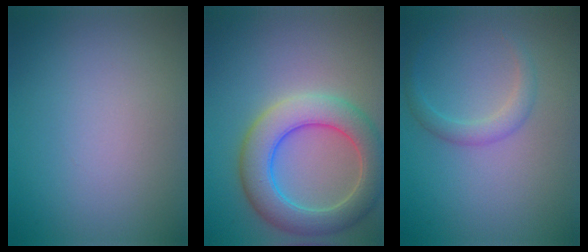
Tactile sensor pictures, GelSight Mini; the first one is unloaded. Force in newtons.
{"total": 6.8, "press": 6.8, "slide": 0.7}
{"total": 1.8, "press": 1.8, "slide": 0.1}